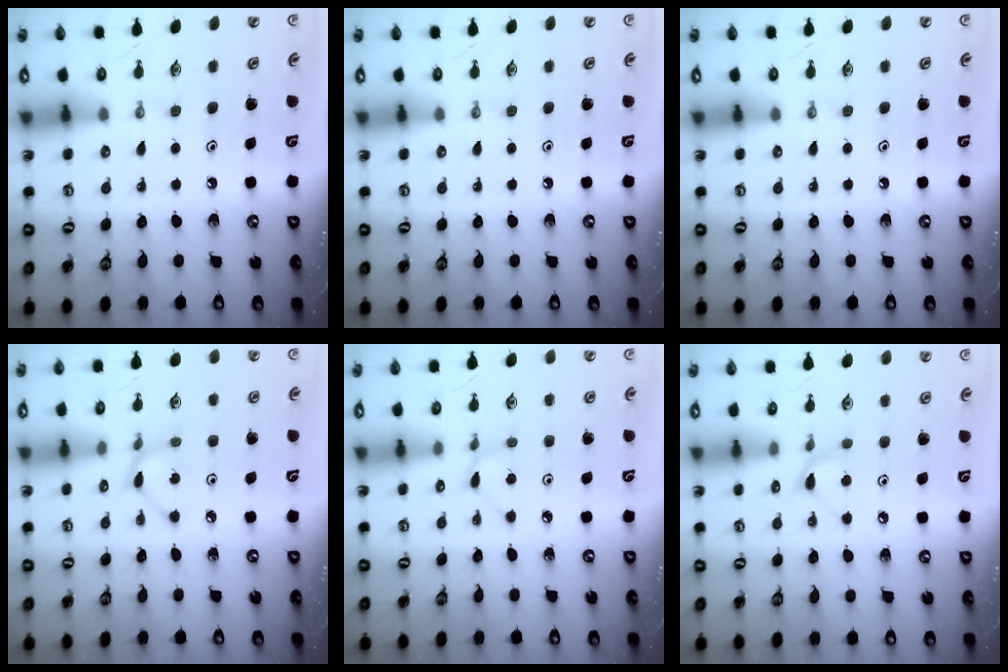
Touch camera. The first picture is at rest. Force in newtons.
{"total": 0.0}
{"total": 0.0}
{"total": 4.2, "press": 4.2, "slide": 0.3}
{"total": 2.6, "press": 2.6, "slide": 0.3}
{"total": 5.6, "press": 5.6, "slide": 0.6}